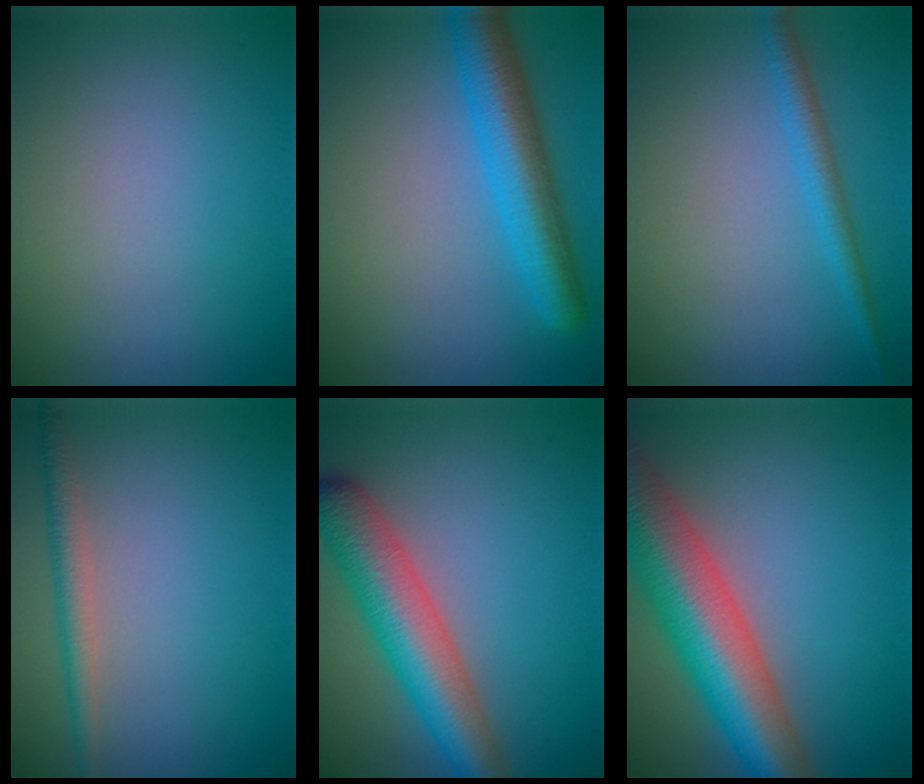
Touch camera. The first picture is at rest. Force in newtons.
{"total": 6.0, "press": 6.0, "slide": 0.3}
{"total": 2.1, "press": 2.1, "slide": 0.1}
{"total": 2.2, "press": 2.2, "slide": 0.0}
{"total": 7.2, "press": 7.2, "slide": 0.3}
{"total": 11.5, "press": 11.5, "slide": 0.6}